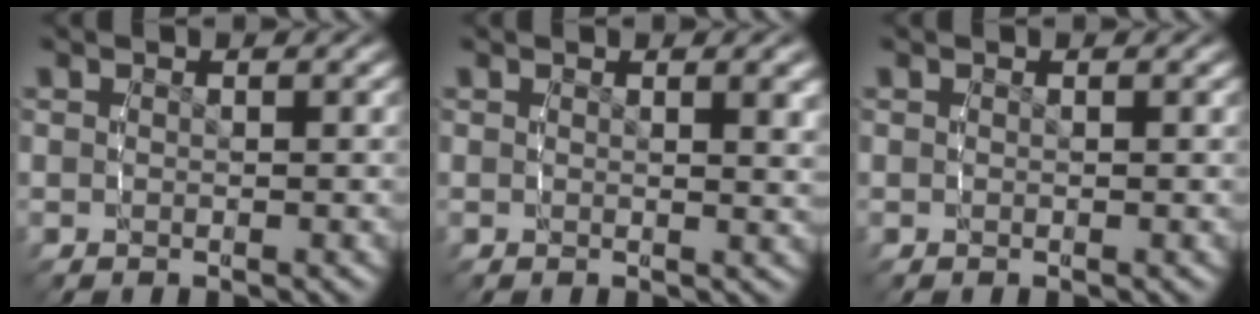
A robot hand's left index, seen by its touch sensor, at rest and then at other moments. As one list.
[{"total": 1.3, "force": [0.7, -0.4, 1.0], "torque": [-0.013, -0.007, 0.013]}, {"total": 0.0}]